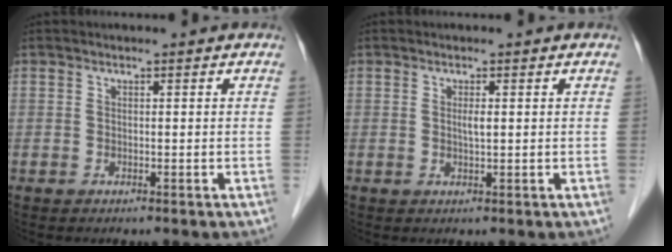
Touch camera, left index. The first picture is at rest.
{"total": 1.1, "force": [0.3, 0.1, 1.0], "torque": [-0.024, -0.002, 0.006]}